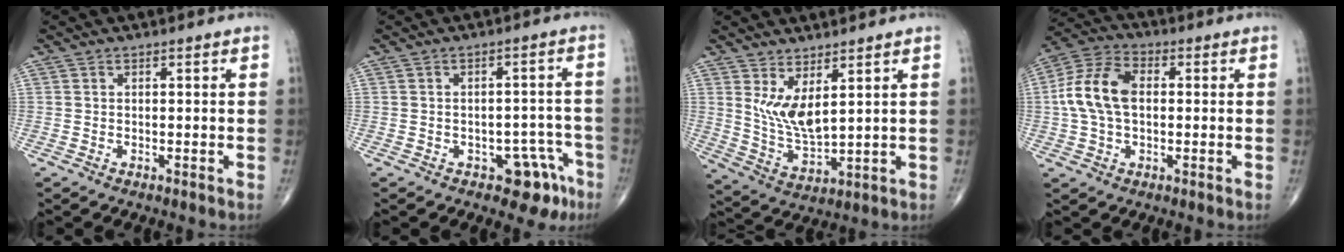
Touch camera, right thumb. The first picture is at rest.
{"total": 6.9, "force": [-4.0, 3.9, 4.1], "torque": [-0.015, 0.035, -0.047]}
{"total": 7.9, "force": [3.4, 2.9, 6.6], "torque": [-0.124, -0.043, 0.078]}
{"total": 11.2, "force": [0.6, 7.1, 8.7], "torque": [-0.178, 0.027, 0.006]}